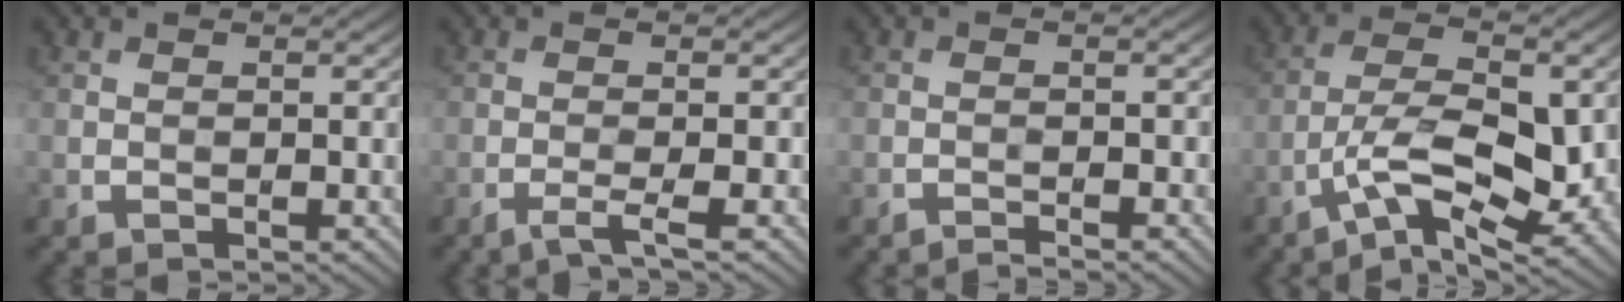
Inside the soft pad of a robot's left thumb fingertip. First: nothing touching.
{"total": 2.7, "force": [-1.7, 0.2, 2.1], "torque": [-0.031, 0.007, -0.043]}
{"total": 1.7, "force": [-1.6, 0.0, 0.7], "torque": [-0.008, 0.004, -0.031]}
{"total": 9.3, "force": [-3.4, 3.4, 7.9], "torque": [-0.138, 0.000, -0.066]}